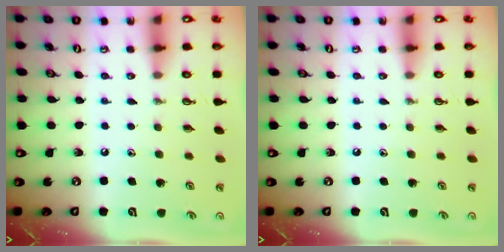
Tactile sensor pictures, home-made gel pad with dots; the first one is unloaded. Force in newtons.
{"total": 0.0}